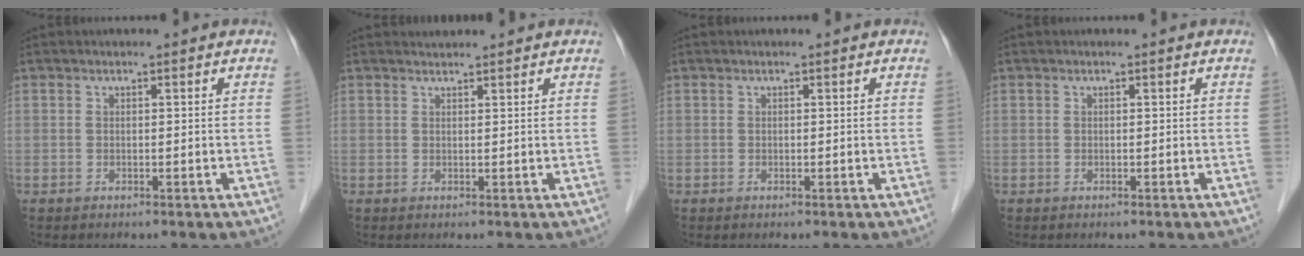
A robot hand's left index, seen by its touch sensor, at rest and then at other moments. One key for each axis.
{"total": 1.0, "fx": 1.0, "fy": 0.0, "fz": -0.1, "tx": -0.008, "ty": 0.005, "tz": 0.020}
{"total": 0.0}
{"total": 0.0}